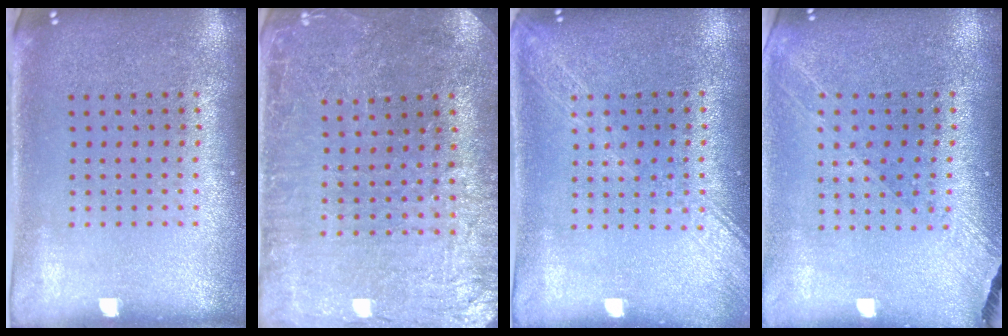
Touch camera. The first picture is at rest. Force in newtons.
{"total": 1.6, "press": 1.6, "slide": 0.1}
{"total": 1.6, "press": 1.5, "slide": 0.2}
{"total": 1.3, "press": 1.2, "slide": 0.5}